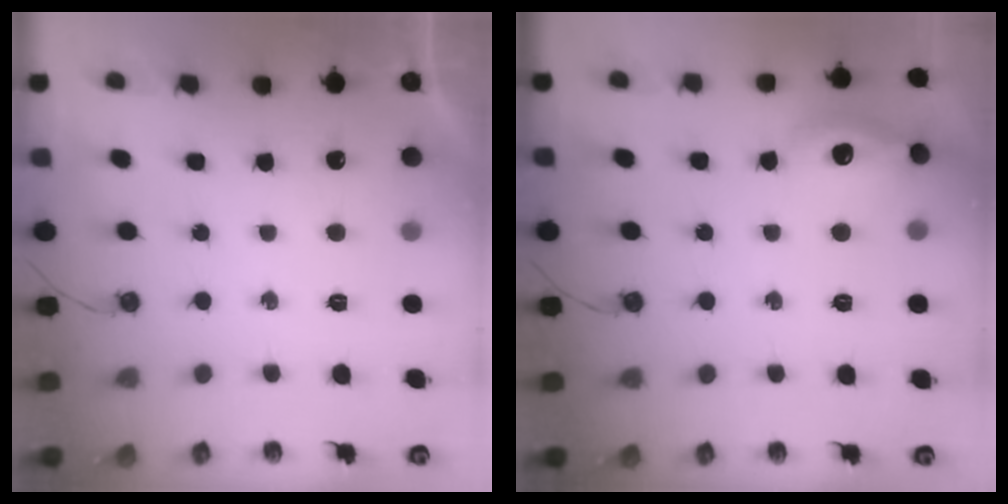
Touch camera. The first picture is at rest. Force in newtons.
{"total": 12.7, "press": 12.7, "slide": 1.0}